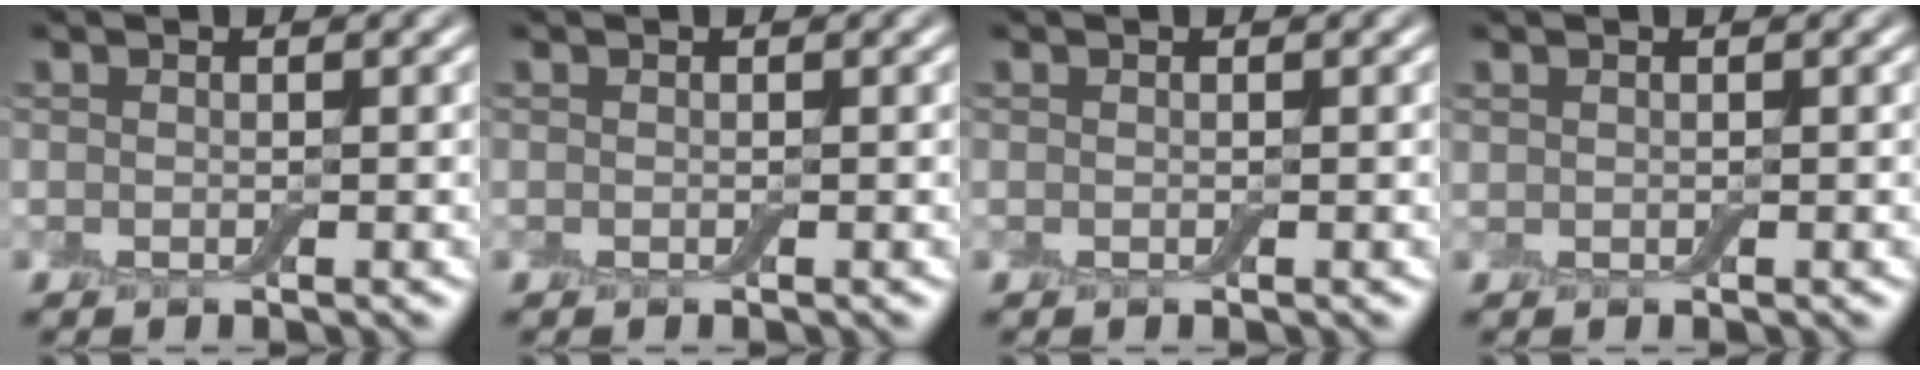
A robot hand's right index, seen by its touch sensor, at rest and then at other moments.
{"total": 0.0}
{"total": 0.0}
{"total": 0.0}